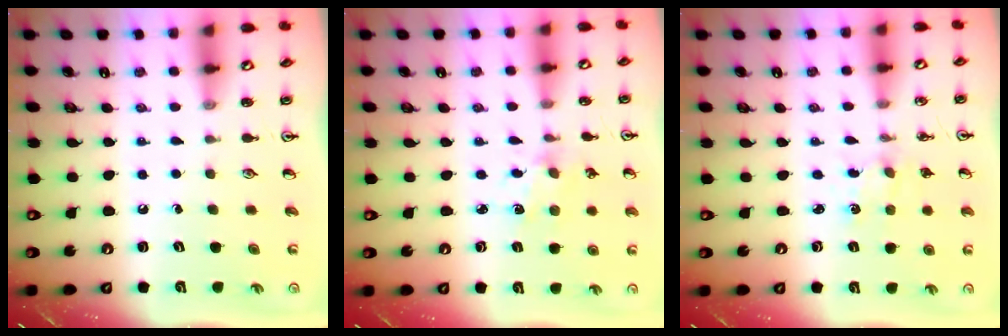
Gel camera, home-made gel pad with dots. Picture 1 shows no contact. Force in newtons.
{"total": 2.3, "press": 2.3, "slide": 0.3}
{"total": 1.2, "press": 1.2, "slide": 0.2}